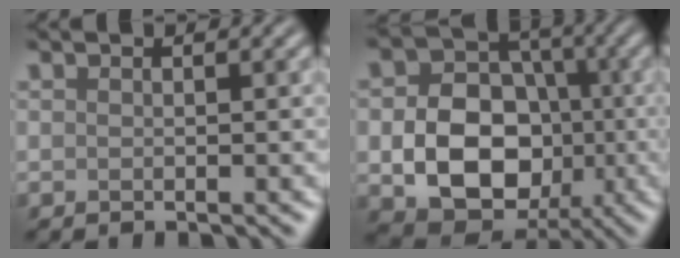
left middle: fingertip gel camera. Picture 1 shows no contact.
{"total": 9.3, "force": [-1.8, 7.1, 5.7], "torque": [-0.100, -0.008, -0.031]}